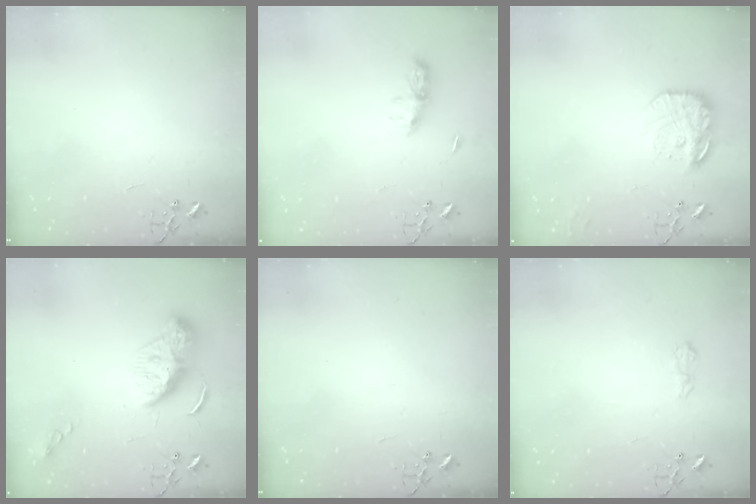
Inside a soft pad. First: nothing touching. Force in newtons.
{"total": 7.4, "press": 7.4, "slide": 0.4}
{"total": 16.4, "press": 16.3, "slide": 1.3}
{"total": 10.0, "press": 10.0, "slide": 0.9}
{"total": 0.0}
{"total": 7.0, "press": 6.9, "slide": 0.9}